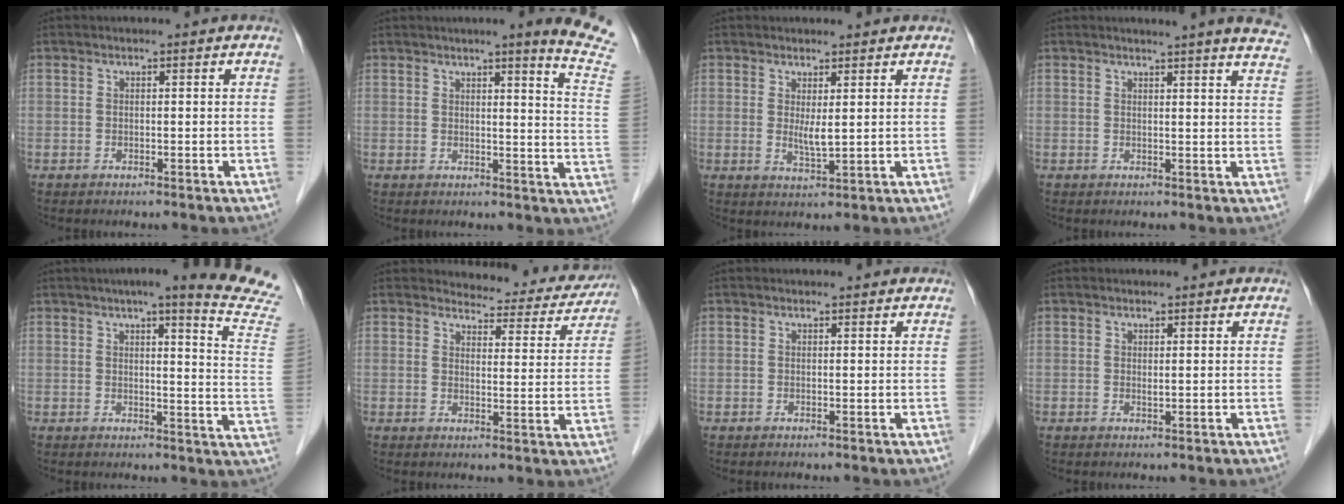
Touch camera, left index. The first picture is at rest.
{"total": 10.6, "force": [8.8, -1.5, 5.6], "torque": [-0.063, -0.062, 0.075]}
{"total": 2.6, "force": [0.8, 0.5, 2.4], "torque": [-0.050, -0.008, 0.020]}
{"total": 12.0, "force": [11.1, 0.3, 4.5], "torque": [-0.044, -0.038, 0.105]}
{"total": 16.9, "force": [14.3, -0.6, 9.1], "torque": [-0.113, -0.062, 0.150]}
{"total": 11.3, "force": [10.9, 2.7, 1.0], "torque": [0.009, -0.025, 0.110]}
{"total": 1.3, "force": [1.2, 0.3, 0.1], "torque": [-0.011, 0.008, 0.013]}
{"total": 0.6, "force": [0.4, 0.2, 0.4], "torque": [-0.012, -0.004, 0.006]}